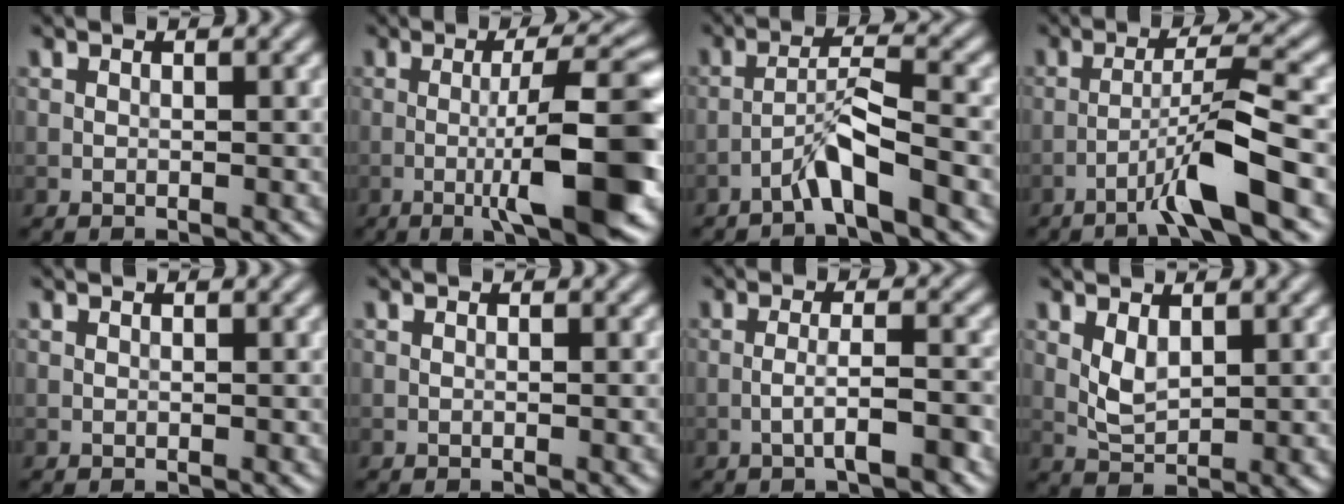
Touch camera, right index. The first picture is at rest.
{"total": 10.1, "force": [-2.0, 1.7, 9.8], "torque": [-0.132, 0.006, -0.037]}
{"total": 3.4, "force": [-2.3, 0.0, 2.5], "torque": [-0.047, 0.018, -0.048]}
{"total": 5.7, "force": [-3.0, 0.0, 4.8], "torque": [-0.082, 0.020, -0.062]}
{"total": 0.0}
{"total": 0.7, "force": [-0.2, 0.1, 0.7], "torque": [-0.008, -0.001, -0.004]}
{"total": 3.3, "force": [-1.6, 0.4, 2.9], "torque": [-0.049, 0.011, -0.032]}
{"total": 2.5, "force": [0.9, 1.2, 1.9], "torque": [-0.045, -0.005, 0.023]}